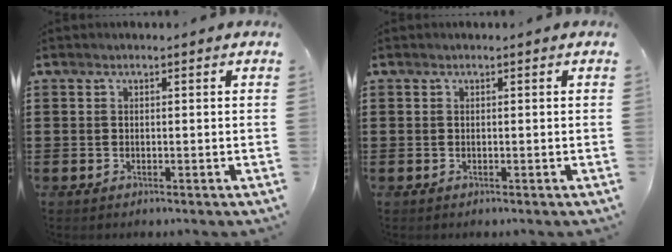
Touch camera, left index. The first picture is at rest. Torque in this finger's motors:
{"motor_torque": [0.00, 0.00, 0.00, 0.00]}